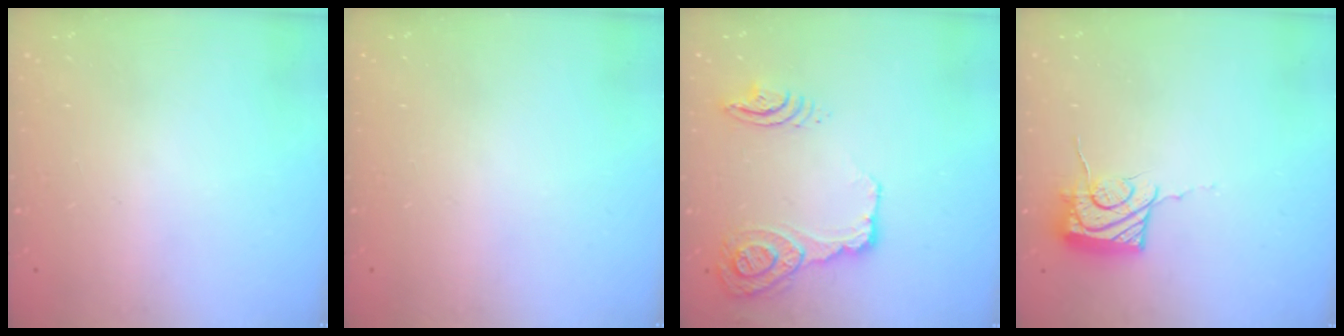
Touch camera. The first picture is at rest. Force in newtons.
{"total": 0.0}
{"total": 30.8, "press": 21.2, "slide": 22.4}
{"total": 12.2, "press": 12.0, "slide": 1.8}